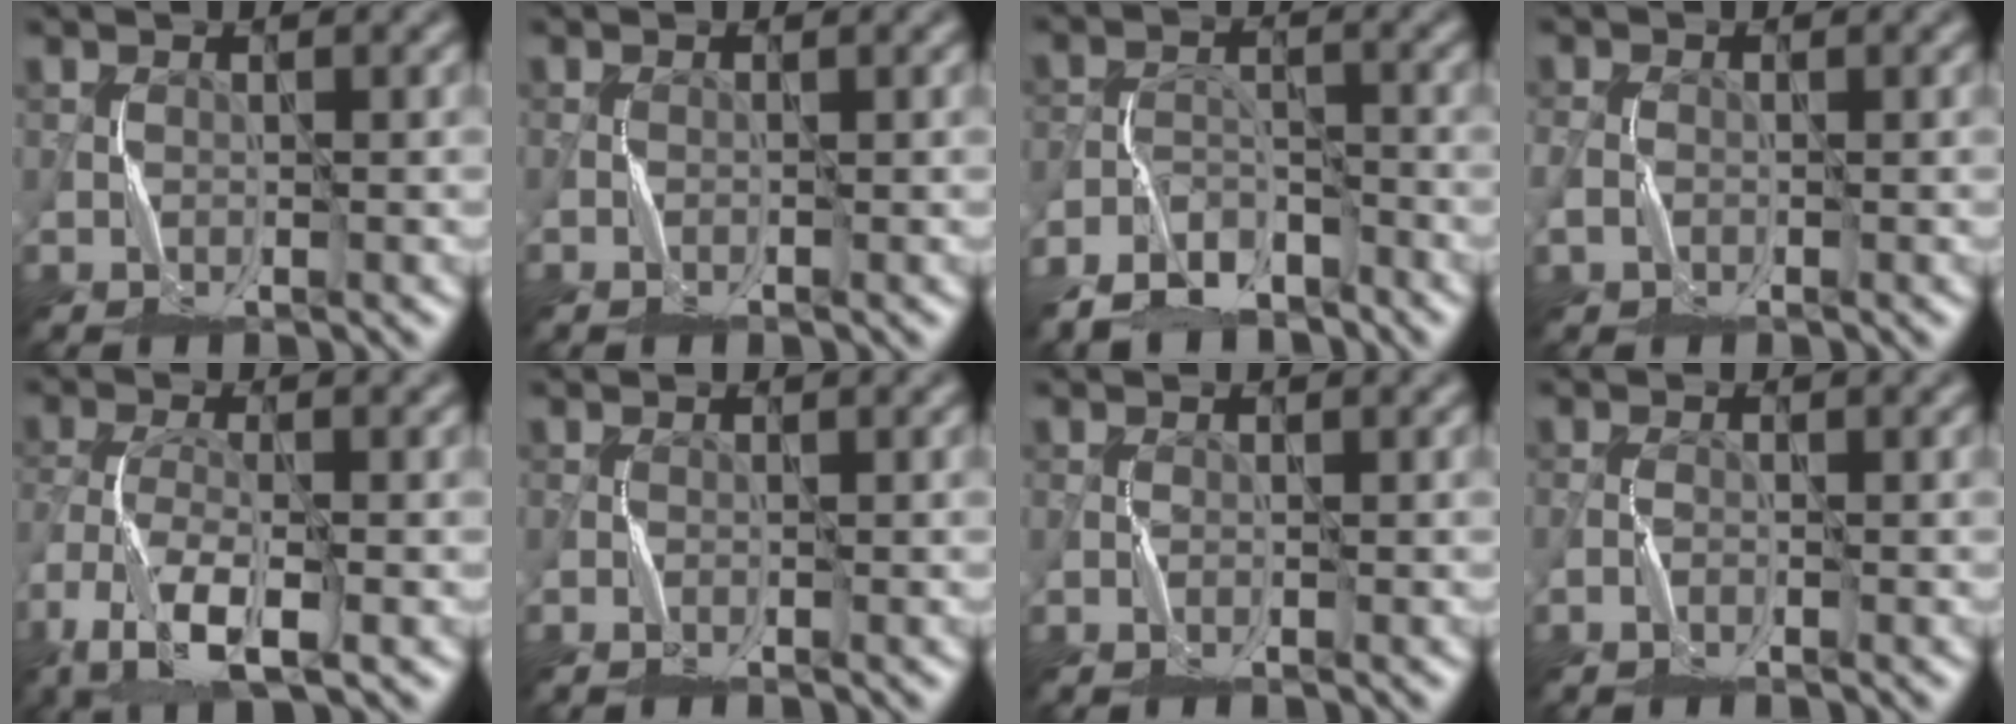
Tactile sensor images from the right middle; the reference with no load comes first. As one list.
[{"total": 0.8, "force": [-0.4, 0.2, 0.7], "torque": [-0.017, 0.002, -0.008]}, {"total": 6.0, "force": [-4.7, 2.7, 2.5], "torque": [-0.043, -0.004, -0.096]}, {"total": 1.9, "force": [-0.6, 1.4, 1.1], "torque": [-0.030, 0.000, -0.014]}, {"total": 7.8, "force": [-4.2, 2.9, 6.0], "torque": [-0.135, -0.010, -0.086]}, {"total": 1.1, "force": [-0.7, 0.3, 0.8], "torque": [-0.020, 0.002, -0.016]}, {"total": 0.8, "force": [-0.4, 0.3, 0.6], "torque": [-0.016, 0.003, -0.011]}, {"total": 1.2, "force": [-0.7, 0.3, 0.9], "torque": [-0.022, 0.003, -0.018]}]